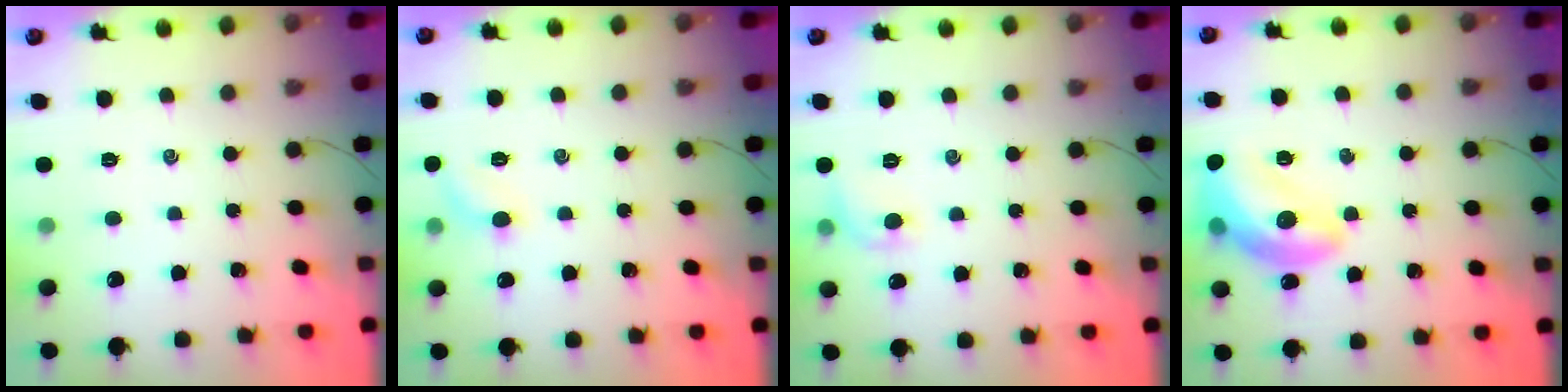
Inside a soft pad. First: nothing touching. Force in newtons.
{"total": 6.9, "press": 6.7, "slide": 1.6}
{"total": 5.9, "press": 5.7, "slide": 1.5}
{"total": 16.3, "press": 16.2, "slide": 2.1}